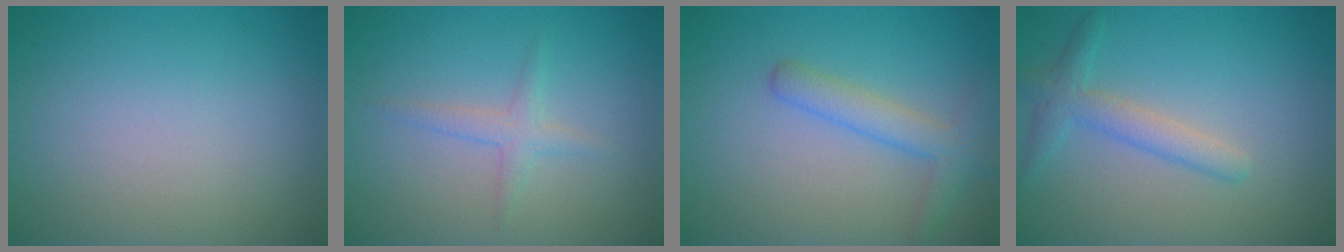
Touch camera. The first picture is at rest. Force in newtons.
{"total": 1.6, "press": 1.6, "slide": 0.0}
{"total": 2.9, "press": 2.9, "slide": 0.2}
{"total": 2.5, "press": 2.5, "slide": 0.1}